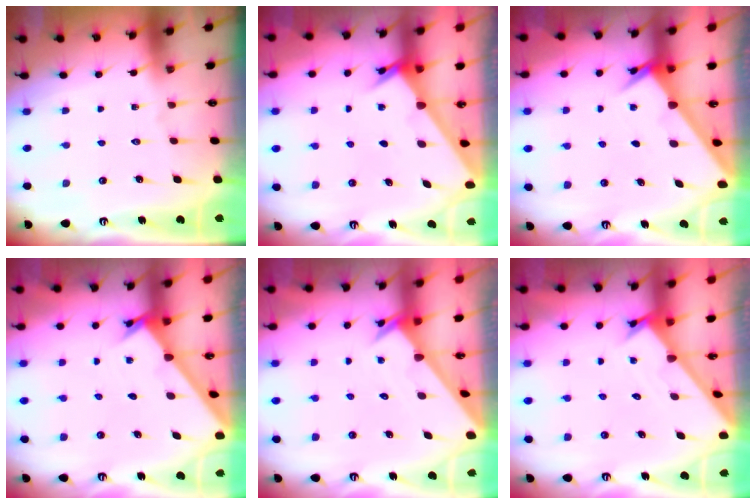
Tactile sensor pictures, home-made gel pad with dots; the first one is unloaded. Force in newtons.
{"total": 2.1, "press": 2.1, "slide": 0.3}
{"total": 2.4, "press": 2.4, "slide": 0.3}
{"total": 1.4, "press": 1.4, "slide": 0.1}
{"total": 2.0, "press": 2.0, "slide": 0.2}
{"total": 1.6, "press": 1.6, "slide": 0.1}